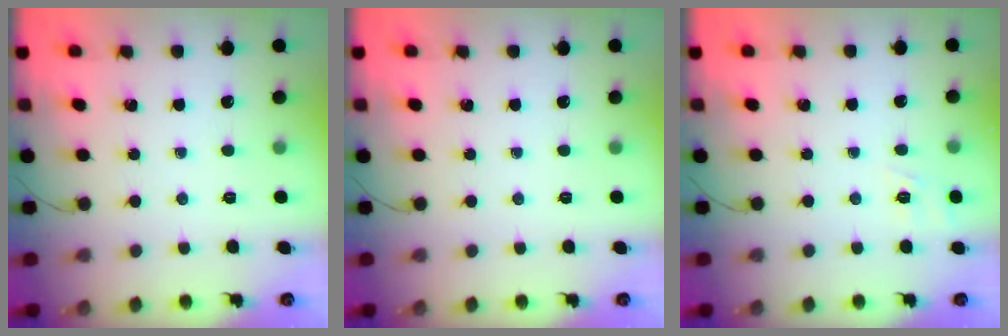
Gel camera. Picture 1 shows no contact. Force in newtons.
{"total": 0.0}
{"total": 1.8, "press": 1.0, "slide": 1.5}